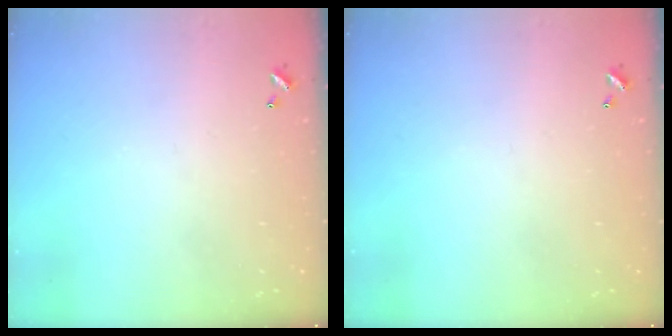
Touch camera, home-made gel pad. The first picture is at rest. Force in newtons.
{"total": 0.0}